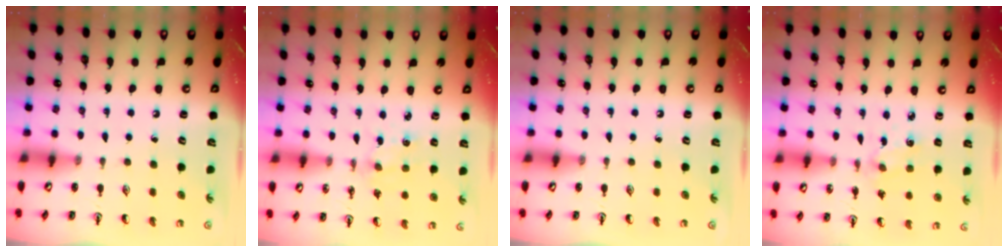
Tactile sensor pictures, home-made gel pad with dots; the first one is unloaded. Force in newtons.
{"total": 2.8, "press": 2.8, "slide": 0.4}
{"total": 0.0}
{"total": 1.9, "press": 1.9, "slide": 0.4}